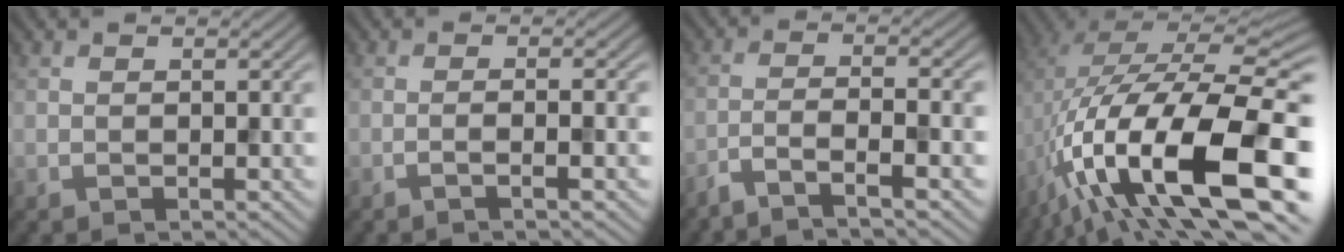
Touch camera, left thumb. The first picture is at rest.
{"total": 2.7, "force": [-1.2, 0.2, 2.3], "torque": [-0.033, 0.009, -0.030]}
{"total": 5.5, "force": [-4.2, 0.5, 3.6], "torque": [-0.058, 0.008, -0.092]}
{"total": 19.1, "force": [-6.7, 7.2, 16.4], "torque": [-0.288, -0.009, -0.118]}